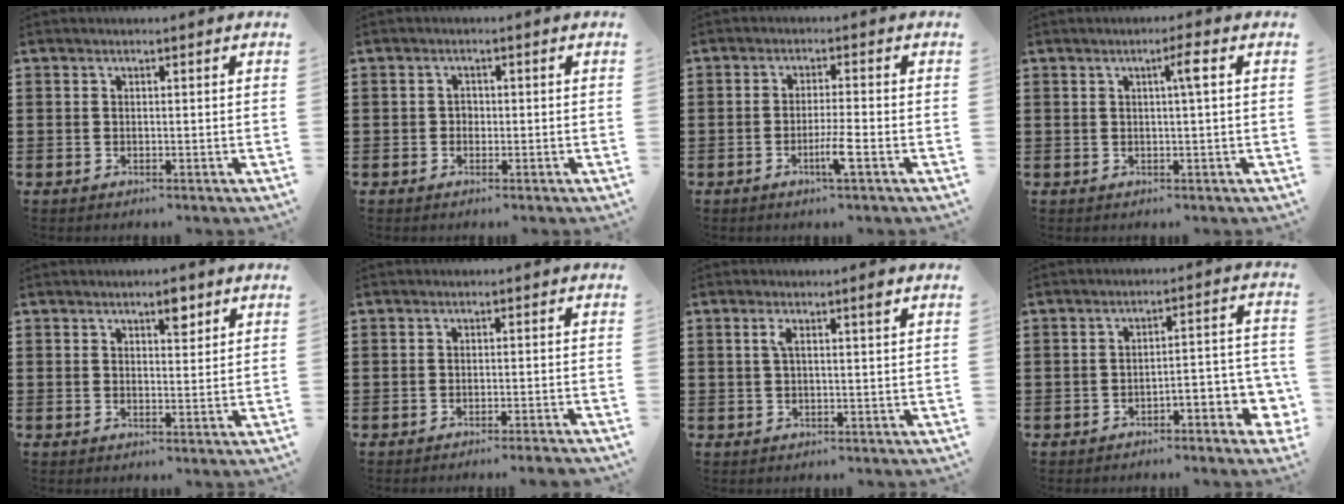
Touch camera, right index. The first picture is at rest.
{"total": 1.0, "force": [-0.3, 0.9, 0.4], "torque": [-0.012, 0.001, -0.007]}
{"total": 4.2, "force": [-2.0, 0.2, 3.6], "torque": [-0.067, -0.006, -0.039]}
{"total": 2.6, "force": [0.6, -0.3, 2.5], "torque": [-0.033, -0.008, 0.002]}
{"total": 3.2, "force": [2.1, 1.2, 2.1], "torque": [-0.030, 0.000, 0.033]}
{"total": 1.5, "force": [-1.3, -0.3, 0.6], "torque": [-0.010, 0.001, -0.026]}
{"total": 2.6, "force": [1.0, 0.1, 2.4], "torque": [-0.041, -0.003, 0.012]}
{"total": 3.6, "force": [-2.7, 0.7, 2.2], "torque": [-0.041, 0.005, -0.056]}